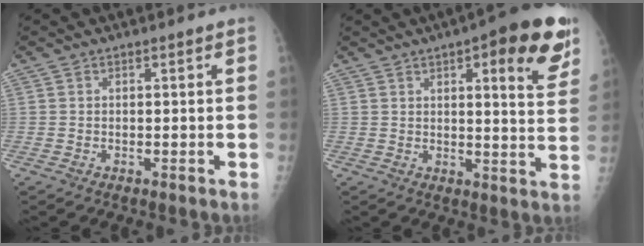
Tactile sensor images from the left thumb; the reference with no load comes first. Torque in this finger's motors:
{"motor_torque": [0.24, 0.60, 0.32, 0.03, 0.14]}